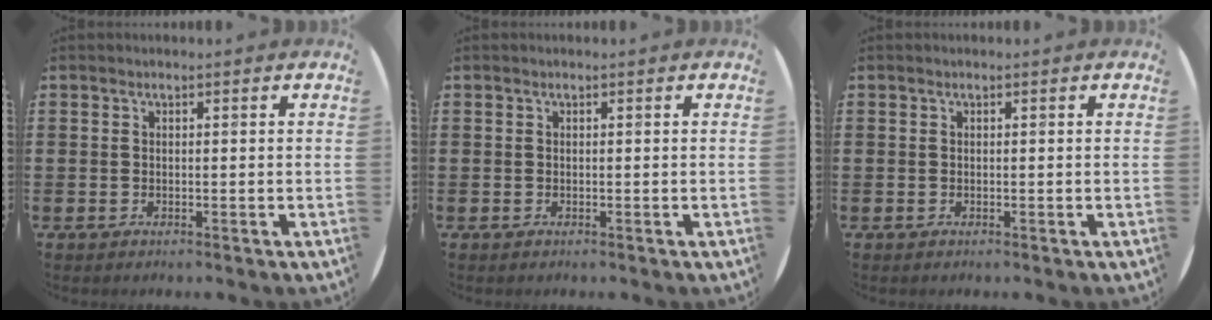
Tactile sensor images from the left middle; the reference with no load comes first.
{"total": 0.0}
{"total": 0.0}